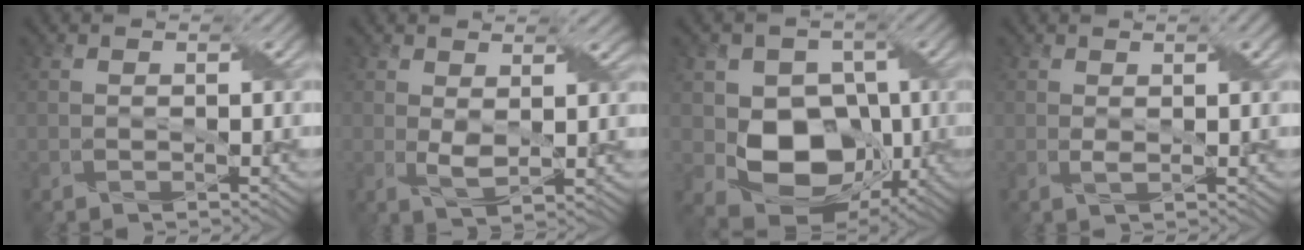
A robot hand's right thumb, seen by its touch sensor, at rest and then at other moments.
{"total": 3.3, "force": [1.1, 1.5, 2.7], "torque": [-0.064, -0.003, 0.023]}
{"total": 10.4, "force": [-1.2, 8.2, 6.2], "torque": [-0.108, -0.017, -0.027]}
{"total": 2.5, "force": [0.9, 0.5, 2.3], "torque": [-0.045, 0.004, 0.015]}